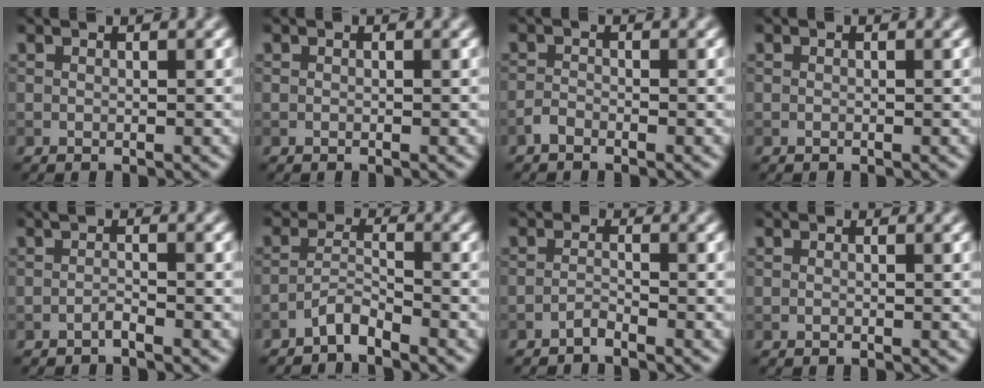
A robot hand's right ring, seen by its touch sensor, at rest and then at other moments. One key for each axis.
{"total": 0.0}
{"total": 1.0, "fx": -0.9, "fy": 0.3, "fz": 0.4, "tx": -0.007, "ty": 0.003, "tz": -0.021}
{"total": 0.0}
{"total": 0.8, "fx": -0.6, "fy": 0.1, "fz": 0.5, "tx": -0.010, "ty": 0.004, "tz": -0.015}
{"total": 1.9, "fx": -1.7, "fy": 0.5, "fz": 0.7, "tx": -0.013, "ty": 0.009, "tz": -0.036}
{"total": 0.9, "fx": -0.8, "fy": 0.1, "fz": 0.3, "tx": -0.005, "ty": 0.002, "tz": -0.019}
{"total": 0.0}